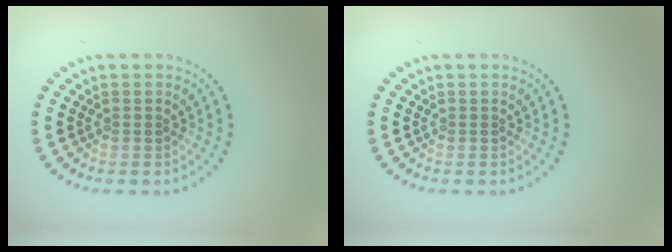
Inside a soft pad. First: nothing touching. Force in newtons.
{"total": 0.0}